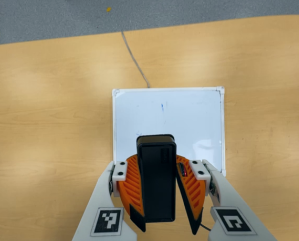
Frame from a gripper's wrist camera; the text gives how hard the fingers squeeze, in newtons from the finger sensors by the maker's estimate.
{"total": 9.3, "left": 9.5, "right": 9.0}